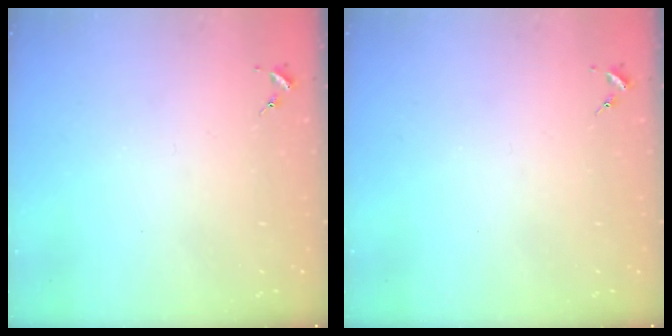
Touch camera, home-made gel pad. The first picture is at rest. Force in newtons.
{"total": 0.0}